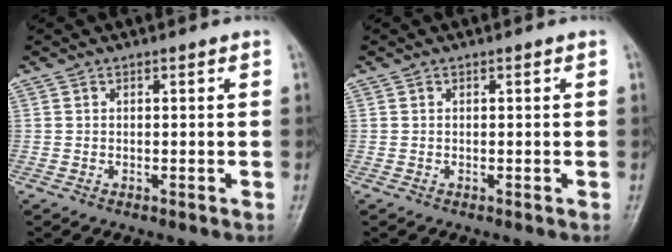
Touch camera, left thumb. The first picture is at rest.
{"total": 0.0}